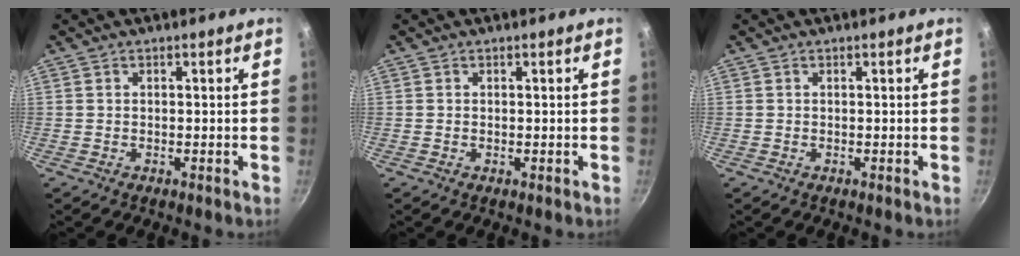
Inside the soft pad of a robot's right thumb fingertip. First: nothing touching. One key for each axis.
{"total": 0.0}
{"total": 0.0}